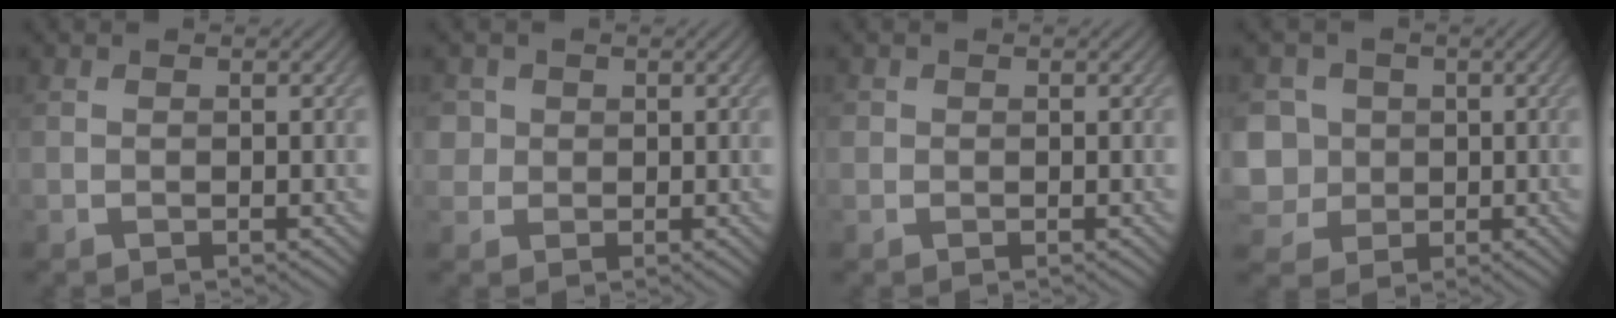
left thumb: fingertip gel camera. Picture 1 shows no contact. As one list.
[{"total": 2.2, "force": [0.7, 2.1, 0.4], "torque": [-0.012, -0.001, 0.015]}, {"total": 0.7, "force": [0.2, 0.7, 0.1], "torque": [0.002, -0.003, 0.001]}, {"total": 7.1, "force": [0.3, 6.6, 2.5], "torque": [-0.095, -0.002, -0.016]}]